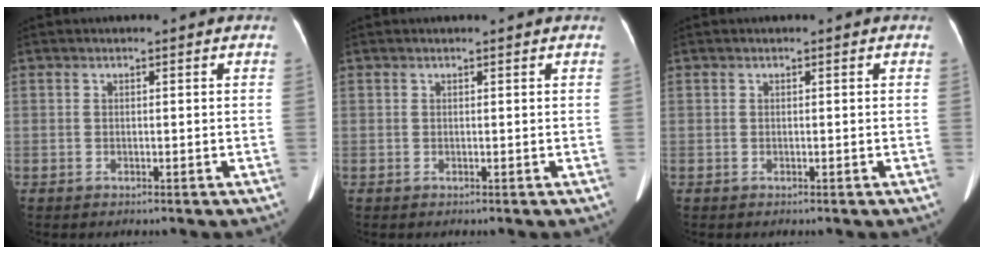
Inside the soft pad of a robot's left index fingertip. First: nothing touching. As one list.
[{"total": 0.6, "force": [0.6, 0.0, 0.2], "torque": [-0.003, 0.006, 0.007]}, {"total": 0.0}]